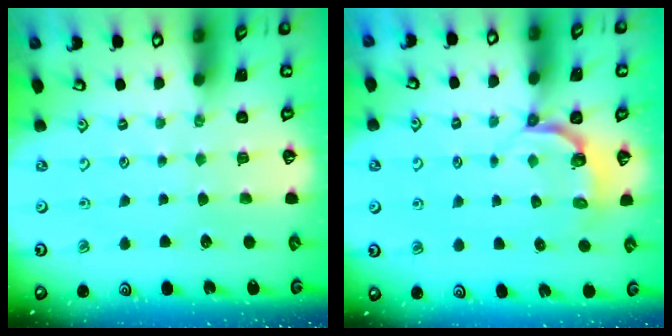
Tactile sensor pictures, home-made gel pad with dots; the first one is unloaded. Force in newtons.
{"total": 4.8, "press": 3.7, "slide": 3.0}